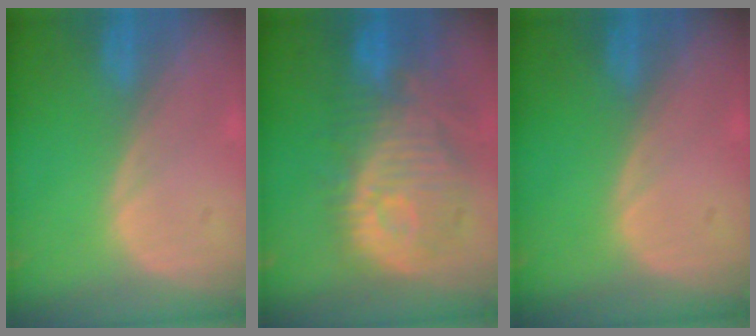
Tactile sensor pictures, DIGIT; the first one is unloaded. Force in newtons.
{"total": 12.1, "press": 10.9, "slide": 5.3}
{"total": 0.0}